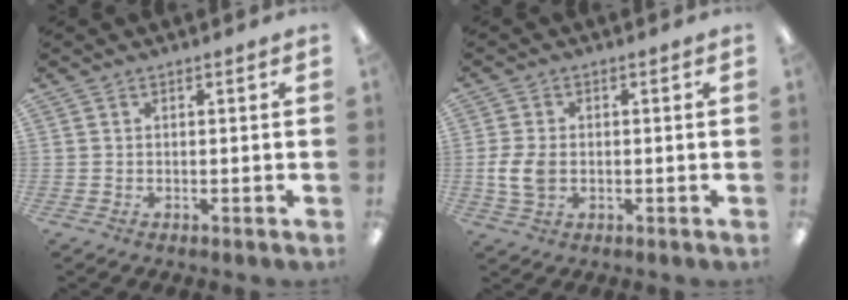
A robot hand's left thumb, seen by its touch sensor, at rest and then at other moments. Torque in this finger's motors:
{"motor_torque": [-0.35, 0.39, 0.30, -0.34, 0.04]}